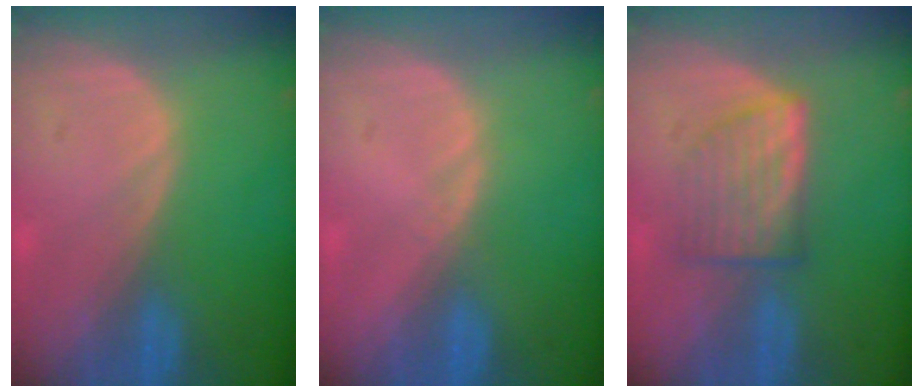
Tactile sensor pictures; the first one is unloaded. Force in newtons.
{"total": 0.7, "press": 0.5, "slide": 0.4}
{"total": 5.9, "press": 5.7, "slide": 1.4}